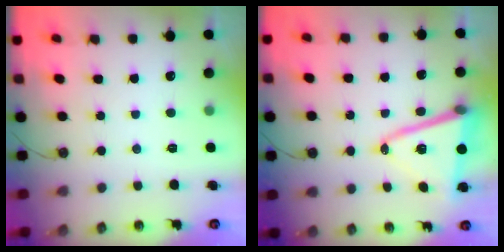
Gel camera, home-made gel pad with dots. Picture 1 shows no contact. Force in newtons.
{"total": 14.2, "press": 13.9, "slide": 3.1}